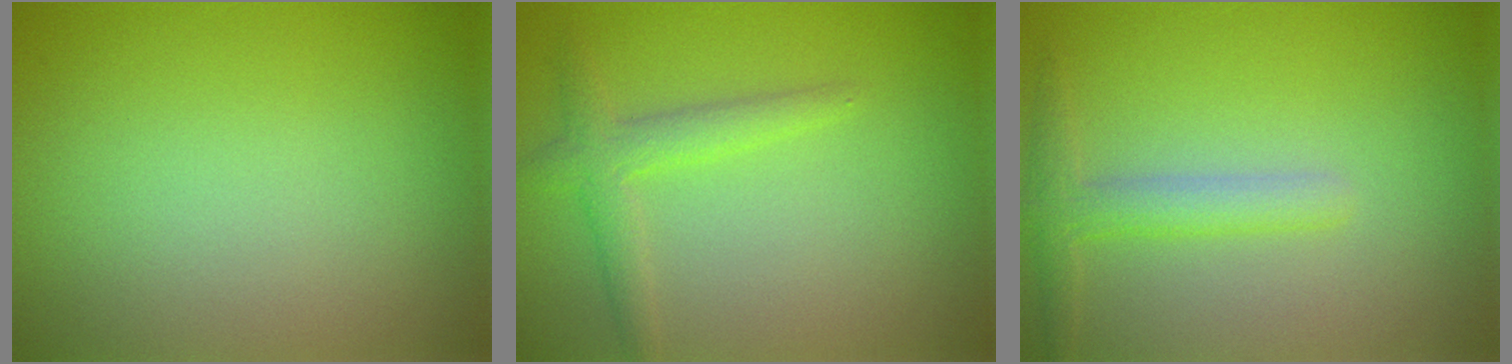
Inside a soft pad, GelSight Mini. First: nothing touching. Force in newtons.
{"total": 2.5, "press": 2.5, "slide": 0.1}
{"total": 2.4, "press": 2.4, "slide": 0.2}